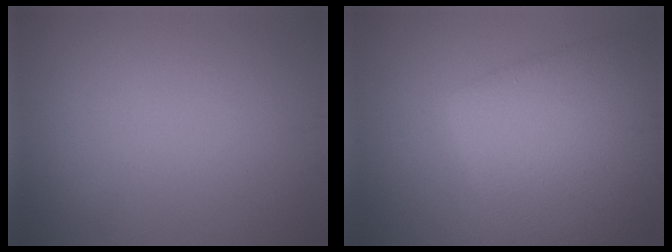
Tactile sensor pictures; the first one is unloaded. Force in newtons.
{"total": 9.3, "press": 9.3, "slide": 0.4}